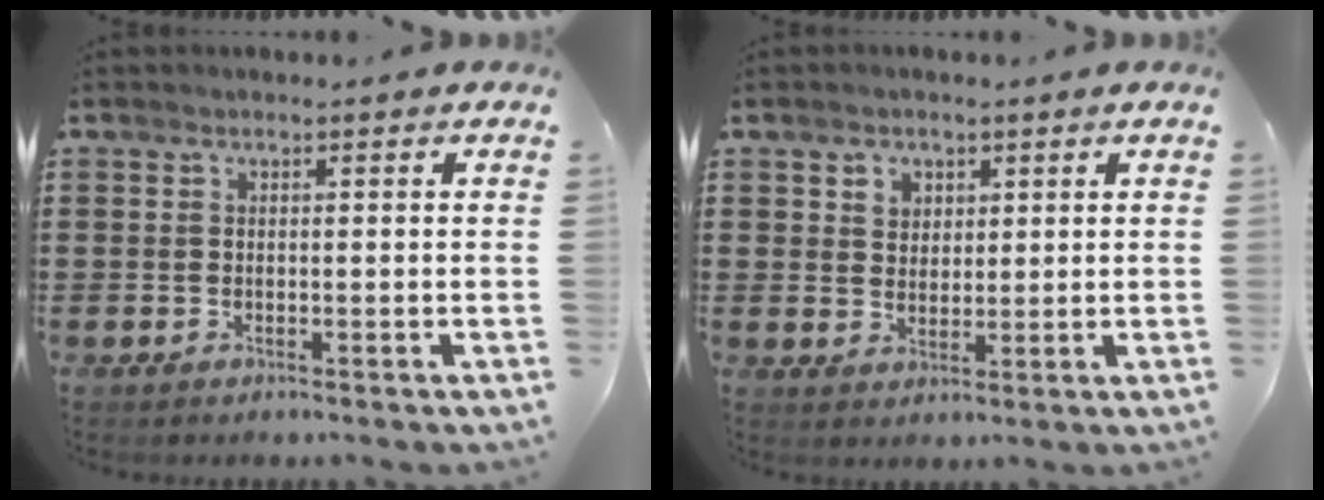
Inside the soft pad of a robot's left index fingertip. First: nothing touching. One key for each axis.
{"total": 2.7, "fx": 1.5, "fy": 2.2, "fz": 0.4, "tx": -0.009, "ty": 0.005, "tz": 0.026}